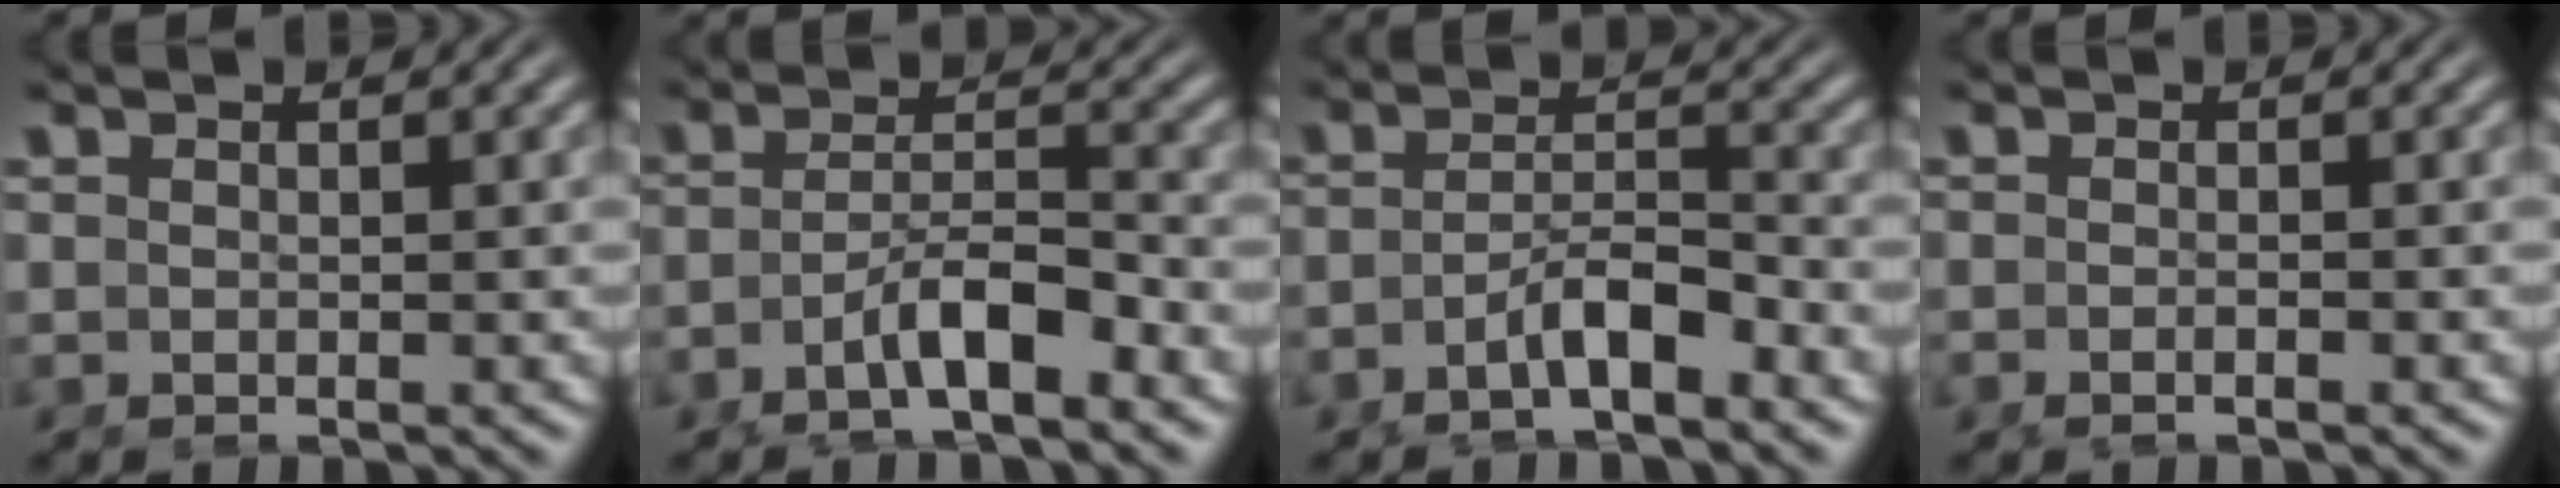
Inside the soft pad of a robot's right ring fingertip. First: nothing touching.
{"total": 4.3, "force": [-2.6, 1.3, 3.2], "torque": [-0.056, -0.016, -0.038]}
{"total": 3.8, "force": [-2.6, 1.0, 2.5], "torque": [-0.043, -0.012, -0.040]}
{"total": 1.3, "force": [-1.1, 0.4, 0.7], "torque": [-0.022, -0.004, -0.019]}